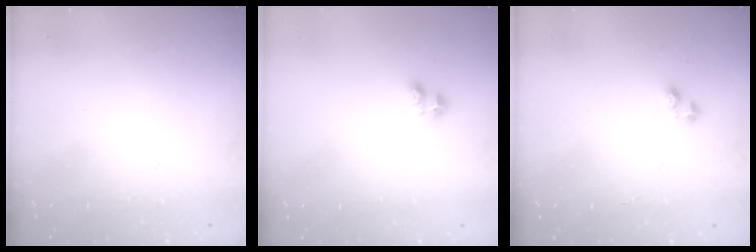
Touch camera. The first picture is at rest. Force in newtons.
{"total": 2.2, "press": 2.2, "slide": 0.5}
{"total": 2.2, "press": 2.2, "slide": 0.3}